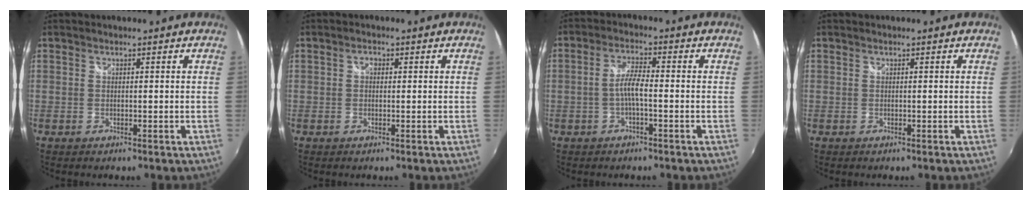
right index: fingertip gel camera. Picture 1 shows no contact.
{"total": 1.3, "force": [0.1, 1.0, 0.8], "torque": [-0.013, 0.005, -0.002]}
{"total": 3.9, "force": [-1.3, 0.6, 3.7], "torque": [-0.076, 0.008, -0.026]}
{"total": 0.0}